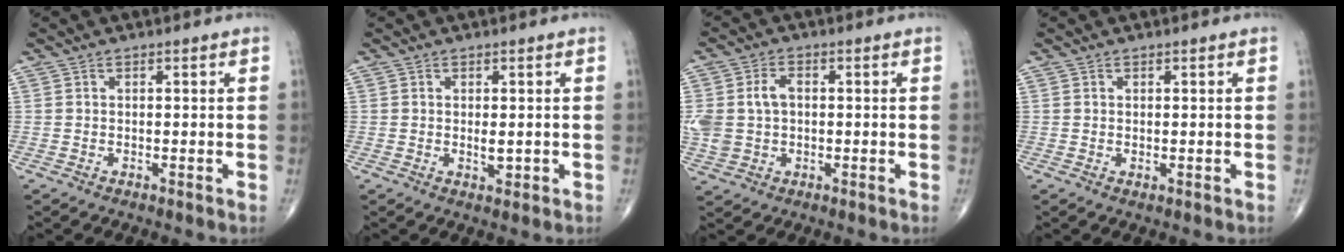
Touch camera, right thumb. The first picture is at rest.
{"total": 2.0, "force": [-0.1, 0.9, 1.7], "torque": [-0.028, -0.005, 0.001]}
{"total": 8.7, "force": [0.4, 6.3, 6.0], "torque": [-0.134, 0.016, 0.016]}
{"total": 0.5, "force": [0.0, 0.3, 0.4], "torque": [-0.009, -0.003, 0.003]}